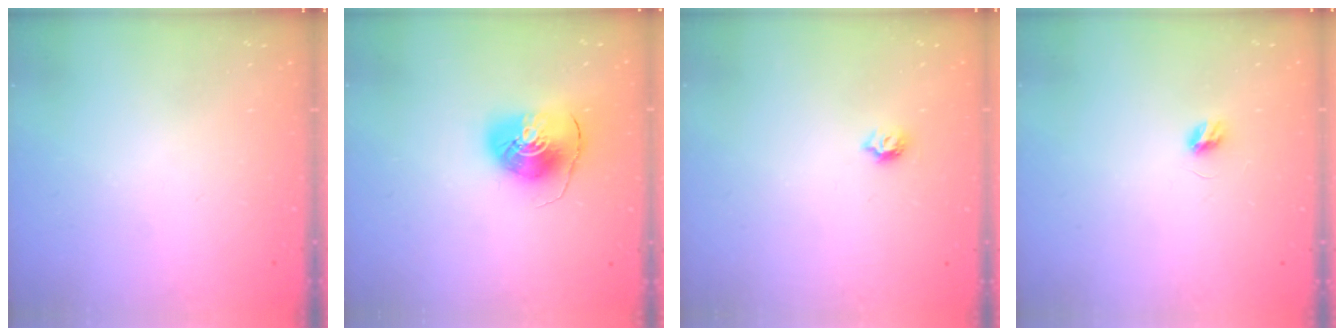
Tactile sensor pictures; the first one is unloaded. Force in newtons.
{"total": 9.1, "press": 9.0, "slide": 0.9}
{"total": 4.7, "press": 4.7, "slide": 0.8}
{"total": 4.6, "press": 4.6, "slide": 0.5}